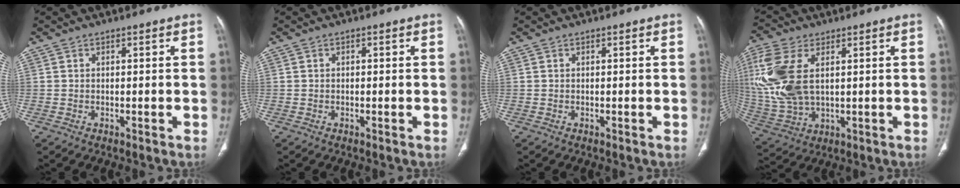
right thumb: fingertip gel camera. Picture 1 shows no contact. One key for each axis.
{"total": 0.0}
{"total": 0.0}
{"total": 16.0, "fx": 3.4, "fy": 9.0, "fz": 12.8, "tx": -0.310, "ty": -0.005, "tz": 0.075}